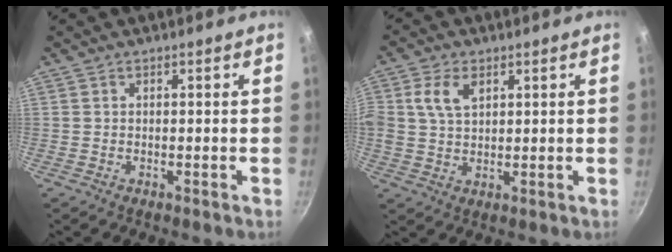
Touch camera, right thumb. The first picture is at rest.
{"total": 6.4, "force": [2.4, 4.0, 4.4], "torque": [-0.079, -0.002, 0.042]}